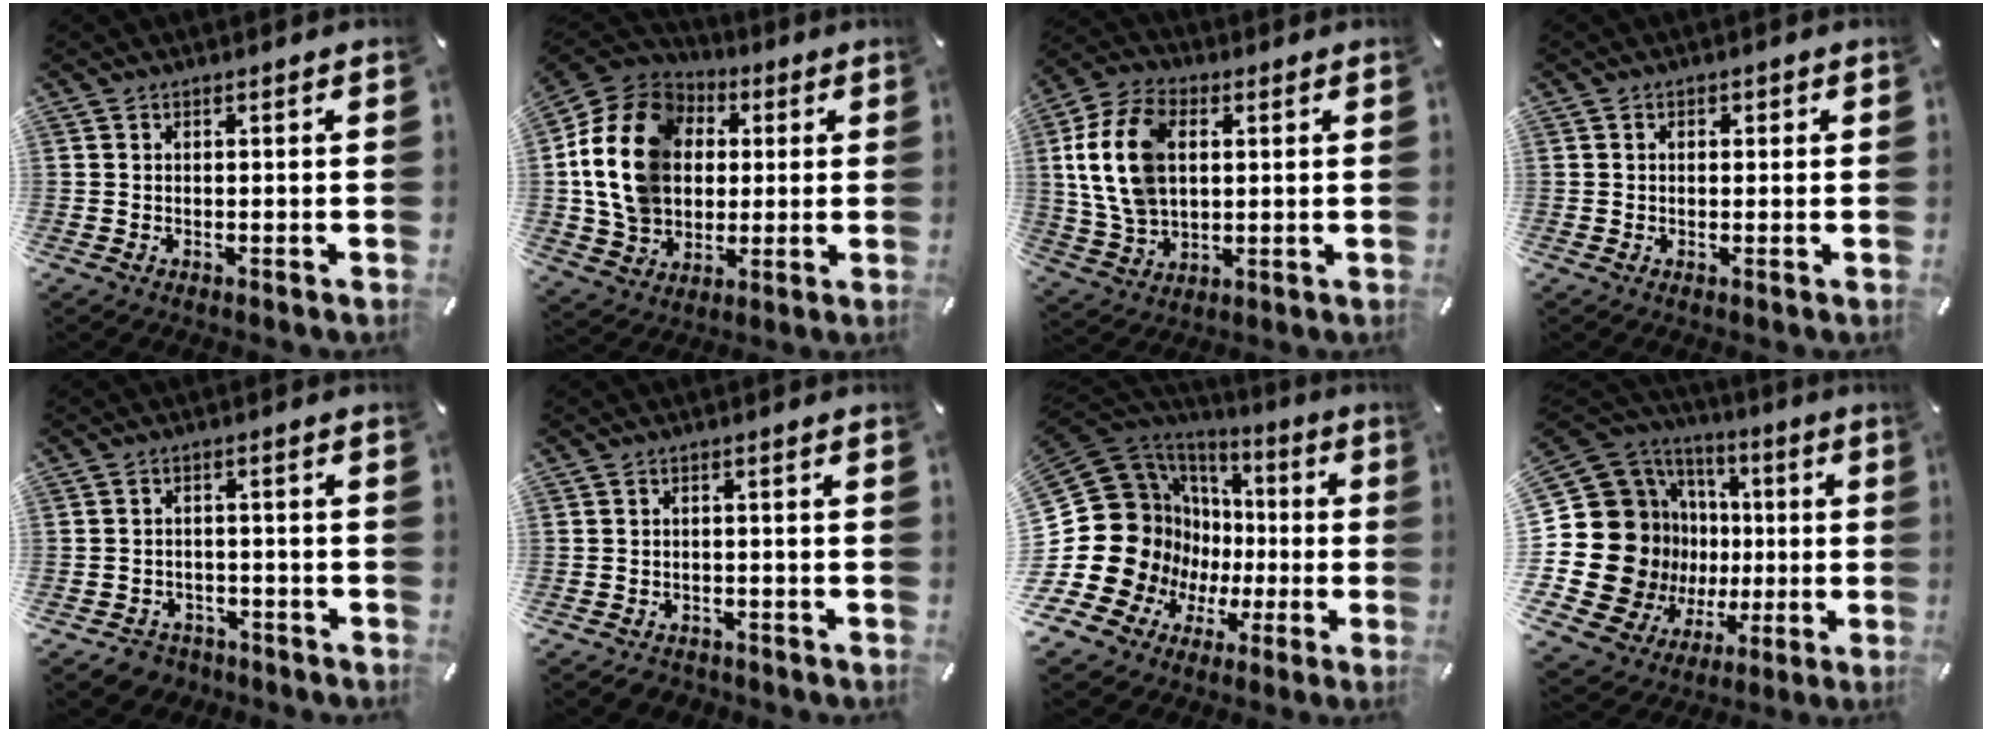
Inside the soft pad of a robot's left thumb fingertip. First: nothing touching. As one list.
[{"total": 18.8, "force": [2.0, 15.7, 10.2], "torque": [-0.236, -0.001, 0.036]}, {"total": 15.0, "force": [2.7, 10.6, 10.3], "torque": [-0.249, 0.012, 0.048]}, {"total": 1.3, "force": [0.1, 1.1, 0.7], "torque": [-0.006, 0.004, -0.003]}, {"total": 4.2, "force": [-2.9, 2.9, 0.9], "torque": [-0.019, 0.016, -0.056]}, {"total": 2.4, "force": [-1.9, 1.4, 0.4], "torque": [-0.005, 0.012, -0.041]}, {"total": 23.5, "force": [1.9, 19.8, 12.5], "torque": [-0.265, -0.052, 0.087]}, {"total": 25.6, "force": [0.4, 20.7, 15.0], "torque": [-0.310, -0.046, 0.061]}]